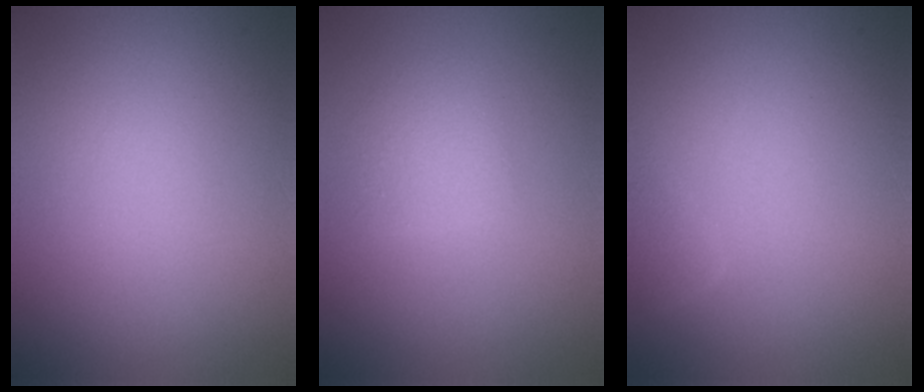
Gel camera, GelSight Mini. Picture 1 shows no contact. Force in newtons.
{"total": 1.6, "press": 1.6, "slide": 0.1}
{"total": 1.8, "press": 1.8, "slide": 0.1}